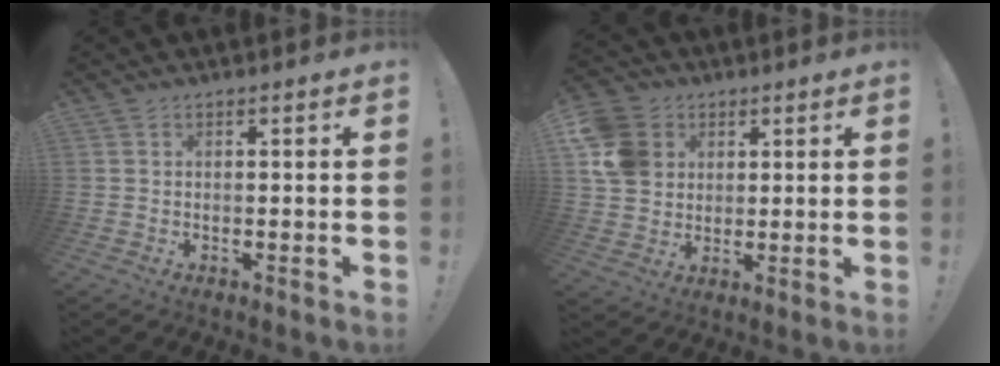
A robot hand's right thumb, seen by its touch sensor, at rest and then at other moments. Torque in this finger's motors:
{"motor_torque": [1.30, 1.48, 0.89, 0.40, 0.07]}